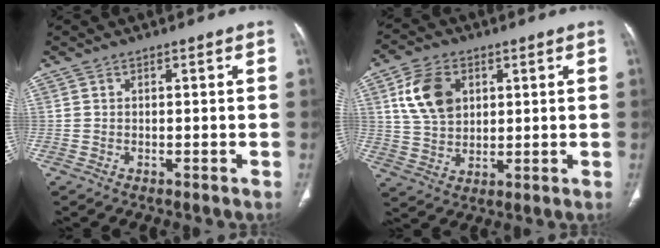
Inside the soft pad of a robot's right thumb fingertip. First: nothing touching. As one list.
[{"total": 10.5, "force": [3.5, 7.3, 6.7], "torque": [-0.111, -0.008, 0.070]}]